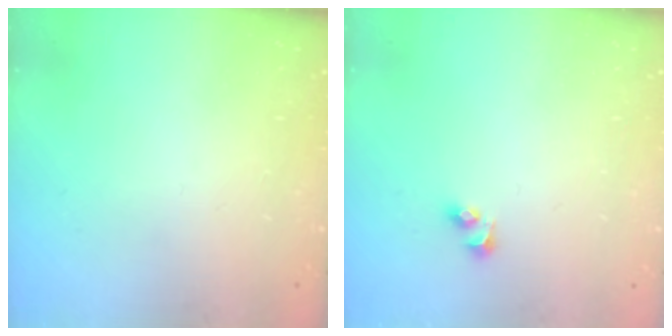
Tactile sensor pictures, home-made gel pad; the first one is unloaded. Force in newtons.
{"total": 2.7, "press": 2.4, "slide": 1.1}